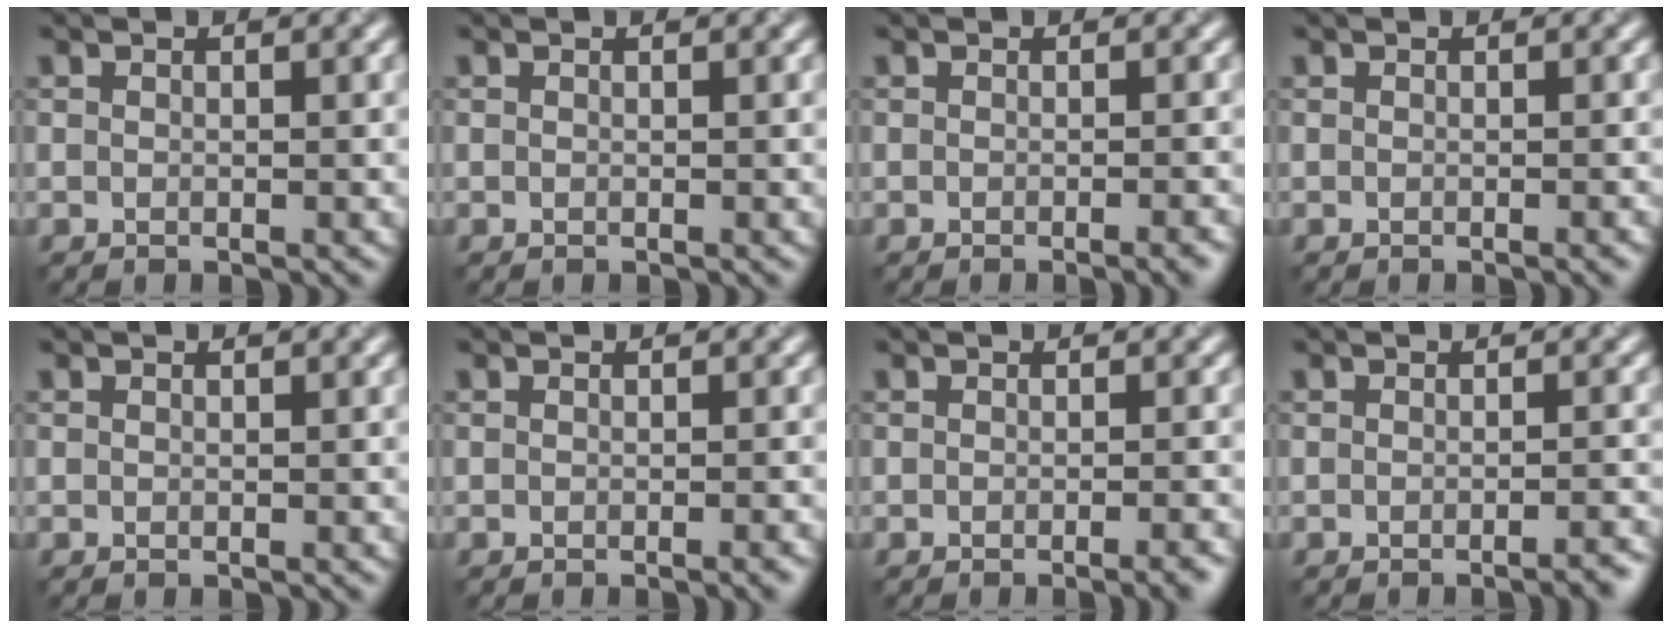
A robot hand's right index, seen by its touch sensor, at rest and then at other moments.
{"total": 0.0}
{"total": 2.0, "force": [-0.8, 0.7, 1.7], "torque": [0.000, 0.005, -0.007]}
{"total": 0.8, "force": [-0.2, 0.4, 0.7], "torque": [-0.004, 0.002, -0.006]}
{"total": 0.0}
{"total": 1.5, "force": [-0.4, 0.6, 1.3], "torque": [-0.003, 0.004, -0.006]}
{"total": 2.5, "force": [-1.1, 0.8, 2.1], "torque": [0.000, 0.006, -0.009]}
{"total": 1.9, "force": [-1.2, 0.4, 1.5], "torque": [0.002, 0.006, -0.014]}